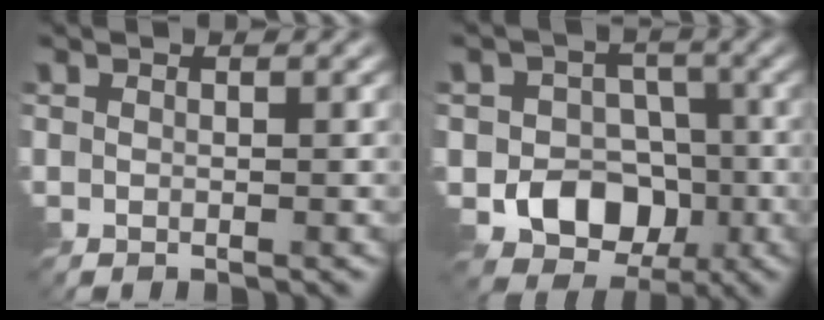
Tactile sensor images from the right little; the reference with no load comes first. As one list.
[{"total": 7.3, "force": [-2.4, 6.2, 3.1], "torque": [-0.030, 0.002, -0.067]}]